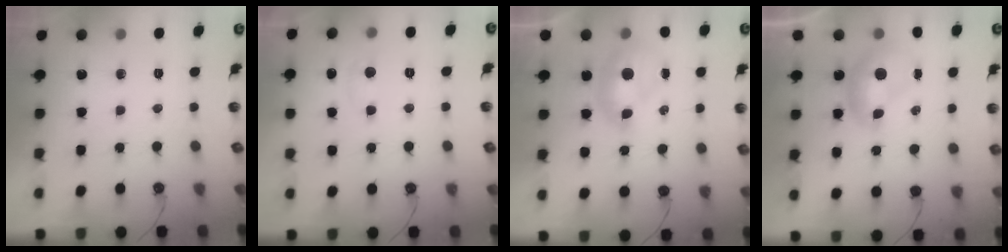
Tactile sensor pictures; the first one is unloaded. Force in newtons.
{"total": 1.0, "press": 0.7, "slide": 0.8}
{"total": 1.8, "press": 1.7, "slide": 0.6}
{"total": 0.0}